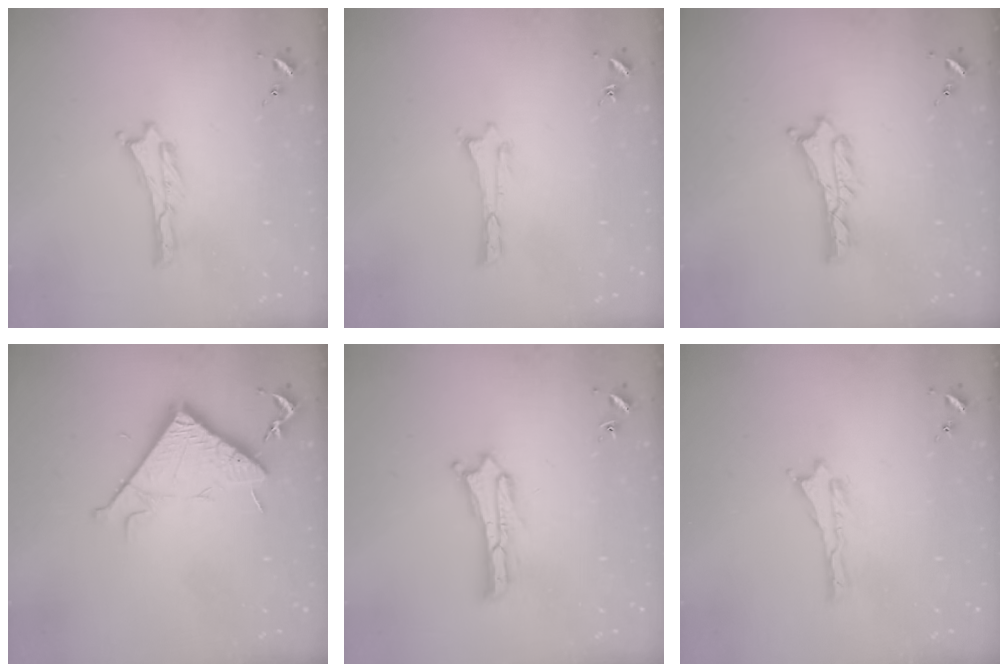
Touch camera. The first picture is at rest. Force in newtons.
{"total": 0.0}
{"total": 1.3, "press": 1.3, "slide": 0.1}
{"total": 8.3, "press": 8.3, "slide": 0.6}
{"total": 1.2, "press": 1.2, "slide": 0.2}
{"total": 0.0}